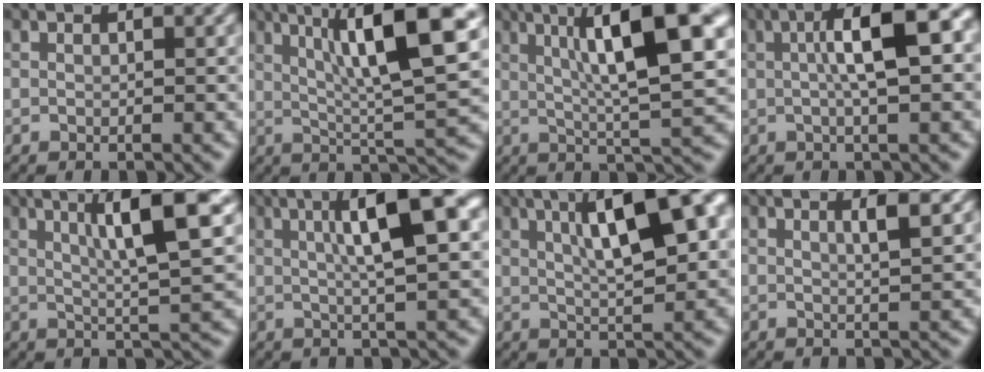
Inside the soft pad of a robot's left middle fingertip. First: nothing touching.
{"total": 11.7, "force": [4.1, 2.1, 10.8], "torque": [-0.153, 0.014, 0.066]}
{"total": 11.4, "force": [3.3, 2.2, 10.7], "torque": [-0.144, 0.019, 0.048]}
{"total": 7.7, "force": [1.2, 1.9, 7.4], "torque": [-0.107, 0.017, 0.011]}
{"total": 9.0, "force": [3.3, 1.4, 8.2], "torque": [-0.111, 0.012, 0.052]}
{"total": 8.5, "force": [2.2, 1.8, 8.0], "torque": [-0.103, 0.020, 0.028]}
{"total": 10.6, "force": [3.3, 2.9, 9.7], "torque": [-0.131, 0.018, 0.047]}
{"total": 2.6, "force": [1.0, 0.6, 2.3], "torque": [-0.025, 0.005, 0.010]}